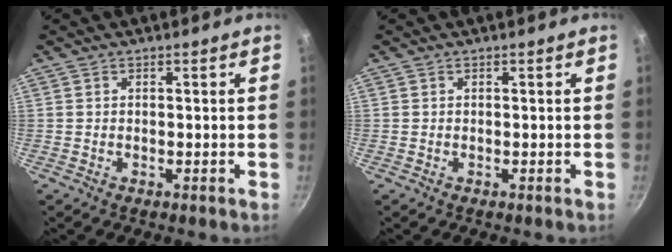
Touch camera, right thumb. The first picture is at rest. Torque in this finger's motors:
{"motor_torque": [0.00, 0.00, 0.00, 0.00, 0.00]}